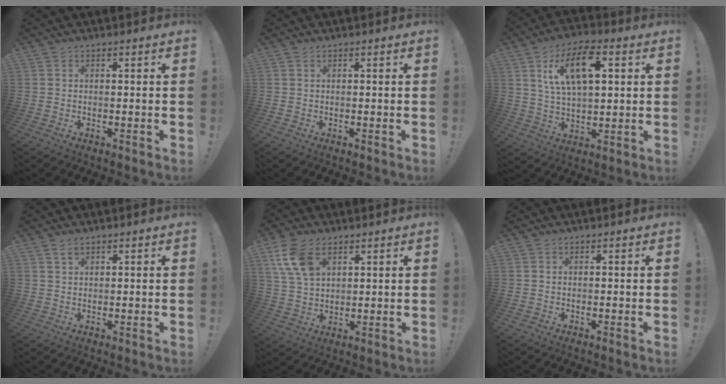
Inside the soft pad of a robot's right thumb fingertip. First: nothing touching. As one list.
[{"total": 0.0}, {"total": 14.1, "force": [5.5, 6.8, 11.1], "torque": [-0.188, 0.005, 0.097]}, {"total": 2.0, "force": [1.4, 1.0, 1.0], "torque": [-0.007, -0.005, 0.024]}, {"total": 10.7, "force": [5.3, 6.6, 6.6], "torque": [-0.133, -0.012, 0.102]}, {"total": 0.0}]